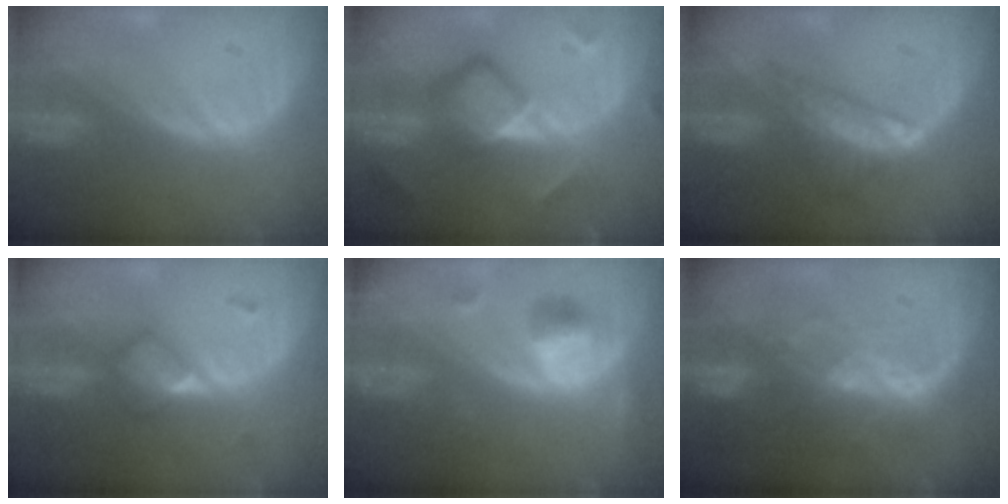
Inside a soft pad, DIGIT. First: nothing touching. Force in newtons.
{"total": 7.7, "press": 7.7, "slide": 0.7}
{"total": 6.1, "press": 5.3, "slide": 3.1}
{"total": 4.8, "press": 4.2, "slide": 2.2}
{"total": 5.3, "press": 5.1, "slide": 1.5}
{"total": 6.8, "press": 6.2, "slide": 2.8}